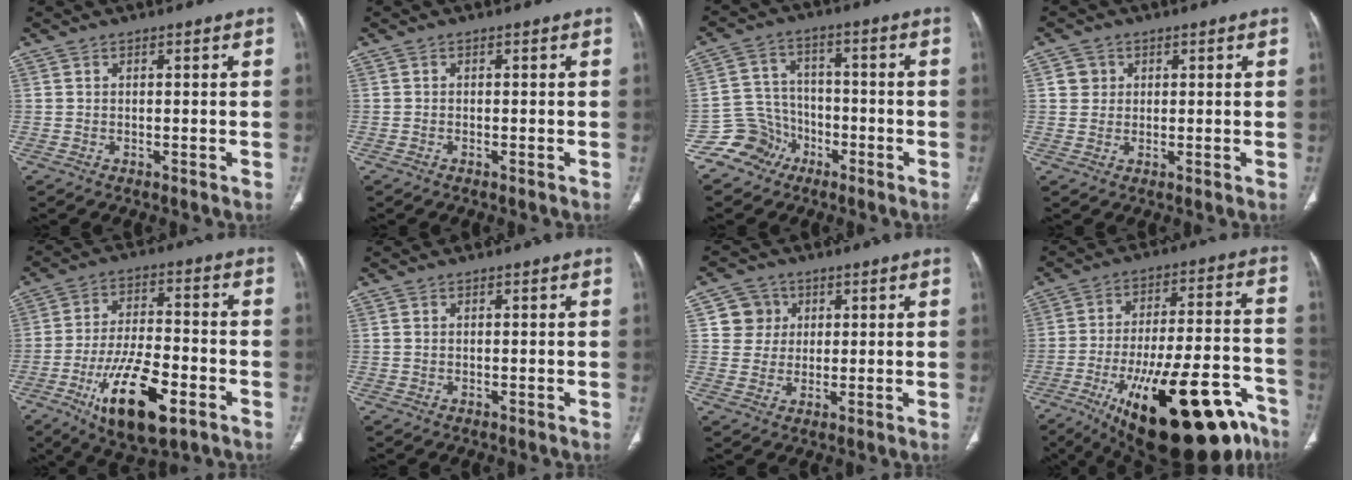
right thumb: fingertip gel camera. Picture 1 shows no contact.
{"total": 0.0}
{"total": 7.8, "force": [-4.7, 6.2, 0.0], "torque": [0.036, 0.049, -0.094]}
{"total": 2.8, "force": [0.8, 2.7, 0.5], "torque": [0.006, -0.001, 0.011]}
{"total": 16.5, "force": [-7.4, 6.6, 13.2], "torque": [-0.220, 0.021, -0.120]}
{"total": 0.6, "force": [0.2, 0.4, 0.3], "torque": [-0.009, 0.002, 0.006]}
{"total": 5.9, "force": [1.7, 5.6, 0.8], "torque": [0.016, 0.001, 0.027]}
{"total": 30.6, "force": [-17.0, 10.7, 23.1], "torque": [-0.293, 0.063, -0.252]}